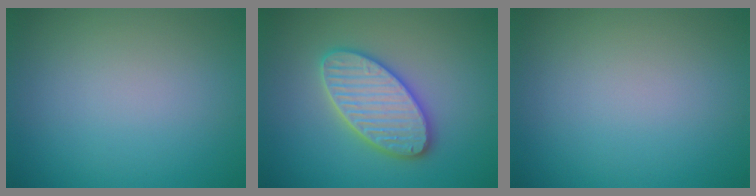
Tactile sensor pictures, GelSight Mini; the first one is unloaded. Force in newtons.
{"total": 5.8, "press": 5.8, "slide": 0.6}
{"total": 0.0}